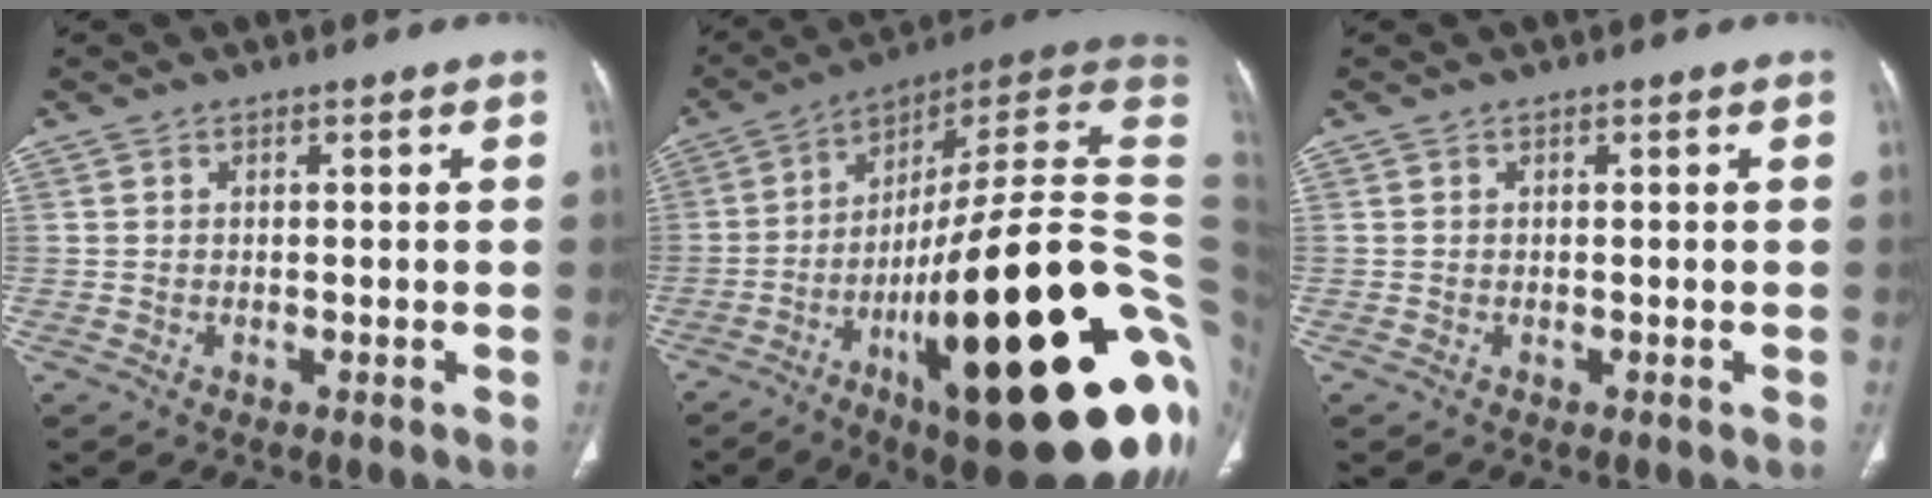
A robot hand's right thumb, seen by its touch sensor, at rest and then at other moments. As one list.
[{"total": 38.6, "force": [-8.9, 9.8, 36.2], "torque": [-0.442, 0.048, -0.138]}, {"total": 0.0}]